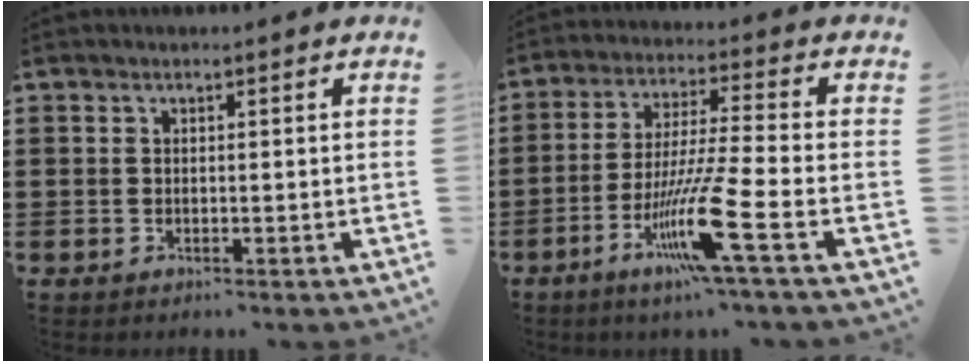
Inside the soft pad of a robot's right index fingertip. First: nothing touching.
{"total": 12.1, "force": [-5.4, 0.0, 10.8], "torque": [-0.217, -0.014, -0.105]}